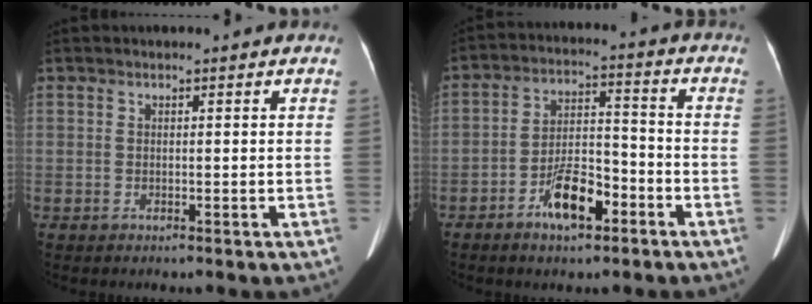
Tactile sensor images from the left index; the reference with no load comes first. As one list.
[{"total": 8.5, "force": [-4.7, 3.0, 6.3], "torque": [-0.121, 0.010, -0.082]}]